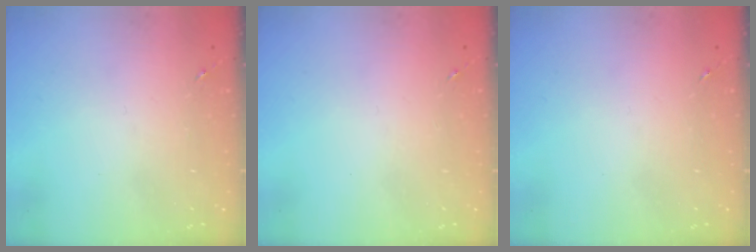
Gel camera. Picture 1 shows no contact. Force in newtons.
{"total": 0.0}
{"total": 0.0}